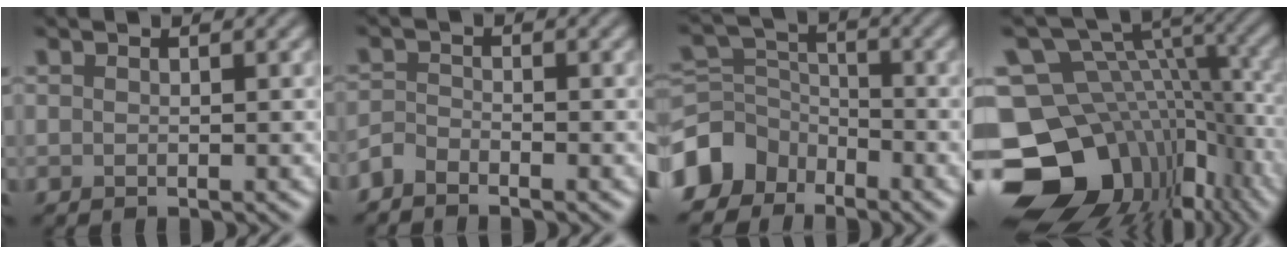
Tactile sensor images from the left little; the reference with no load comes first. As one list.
[{"total": 1.8, "force": [-1.7, 0.5, 0.4], "torque": [-0.009, 0.000, -0.042]}, {"total": 6.5, "force": [-4.3, 4.4, 1.9], "torque": [-0.033, 0.003, -0.099]}, {"total": 17.0, "force": [-6.3, 12.6, 9.5], "torque": [-0.170, 0.019, -0.074]}]